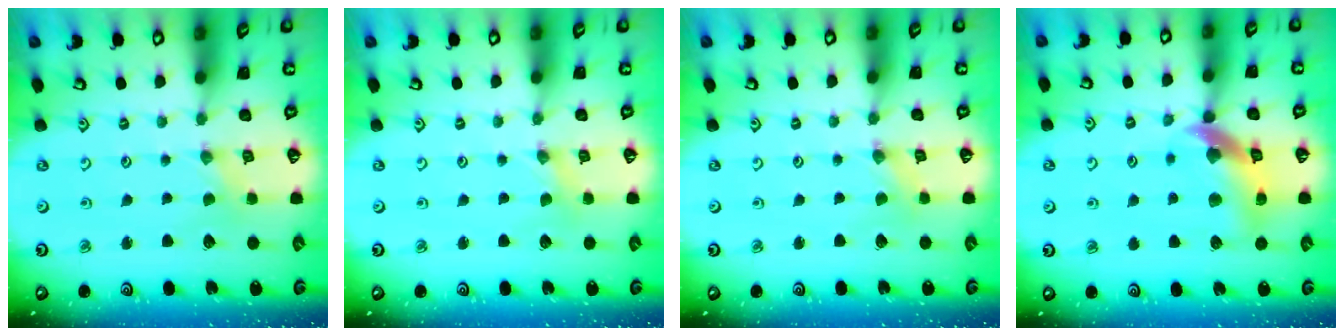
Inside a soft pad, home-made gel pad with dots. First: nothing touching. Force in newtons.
{"total": 0.0}
{"total": 0.0}
{"total": 12.8, "press": 12.7, "slide": 1.9}